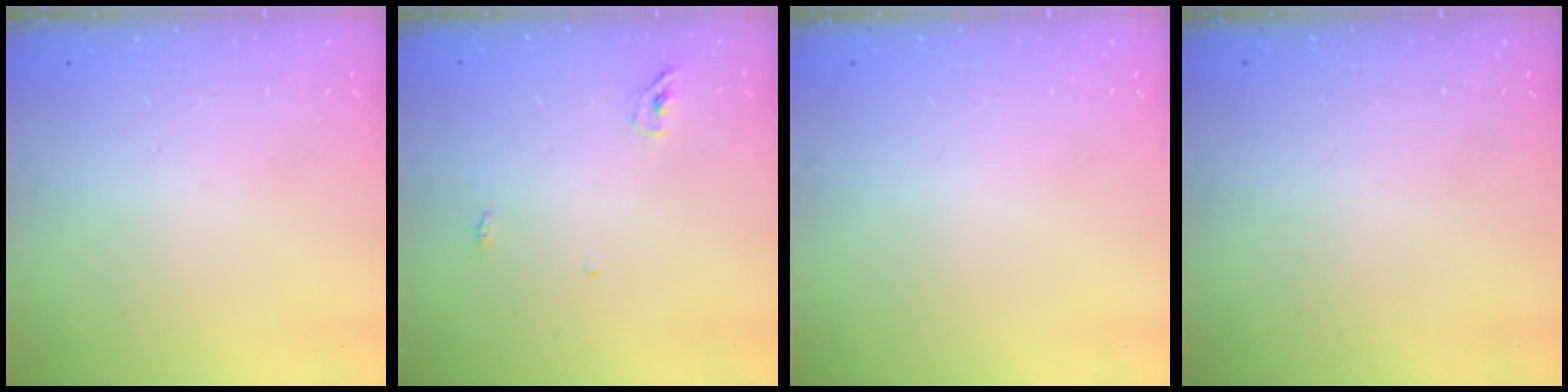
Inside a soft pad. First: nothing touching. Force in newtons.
{"total": 3.7, "press": 3.5, "slide": 1.1}
{"total": 0.0}
{"total": 0.0}